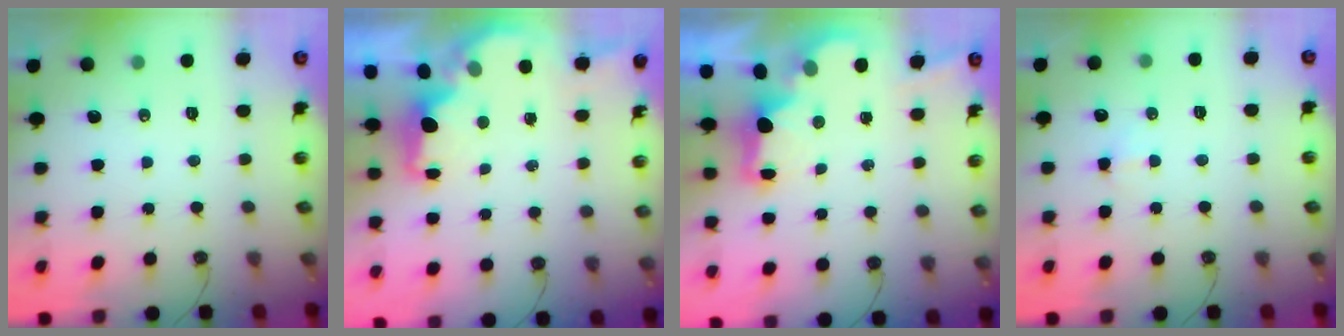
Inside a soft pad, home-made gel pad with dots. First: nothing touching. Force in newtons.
{"total": 1.6, "press": 1.5, "slide": 0.6}
{"total": 2.1, "press": 1.9, "slide": 0.8}
{"total": 2.2, "press": 2.1, "slide": 0.8}